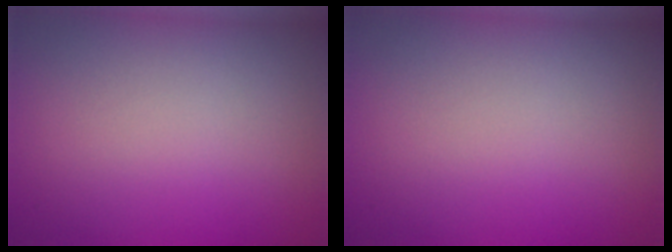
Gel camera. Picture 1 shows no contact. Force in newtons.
{"total": 0.0}